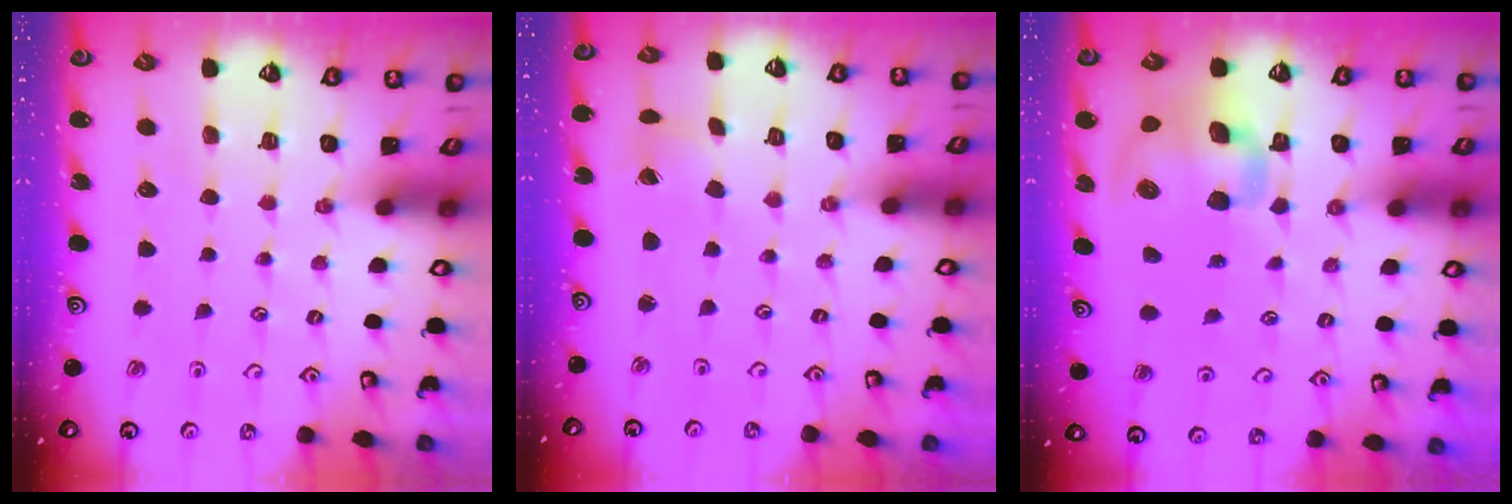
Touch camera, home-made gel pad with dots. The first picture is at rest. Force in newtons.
{"total": 1.6, "press": 1.6, "slide": 0.1}
{"total": 14.0, "press": 13.8, "slide": 2.4}